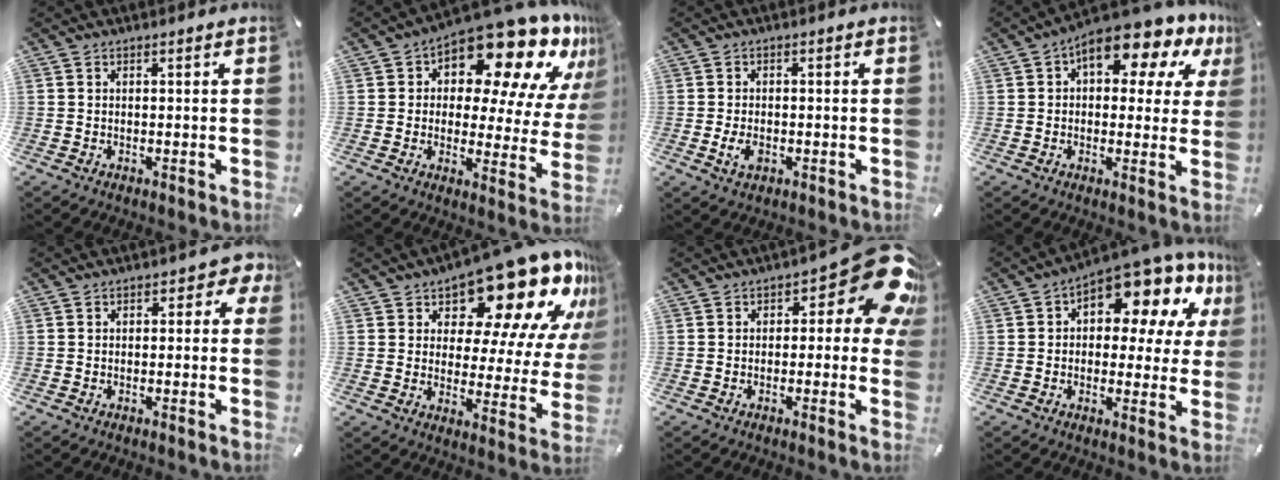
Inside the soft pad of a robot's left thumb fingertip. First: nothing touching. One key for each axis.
{"total": 19.0, "fx": 12.7, "fy": 8.3, "fz": 11.5, "tx": -0.153, "ty": -0.107, "tz": 0.208}
{"total": 3.3, "fx": -1.0, "fy": 2.0, "fz": 2.4, "tx": -0.063, "ty": -0.002, "tz": -0.021}
{"total": 13.3, "fx": 7.2, "fy": 6.4, "fz": 9.1, "tx": -0.129, "ty": -0.046, "tz": 0.121}
{"total": 3.2, "fx": -0.3, "fy": 2.1, "fz": 2.5, "tx": -0.032, "ty": 0.007, "tz": -0.011}
{"total": 19.5, "fx": 14.6, "fy": 8.0, "fz": 10.0, "tx": -0.137, "ty": -0.124, "tz": 0.240}
{"total": 14.0, "fx": 5.4, "fy": 6.2, "fz": 11.3, "tx": -0.132, "ty": -0.043, "tz": 0.092}
{"total": 13.7, "fx": 9.1, "fy": 6.2, "fz": 8.1, "tx": -0.117, "ty": -0.084, "tz": 0.154}